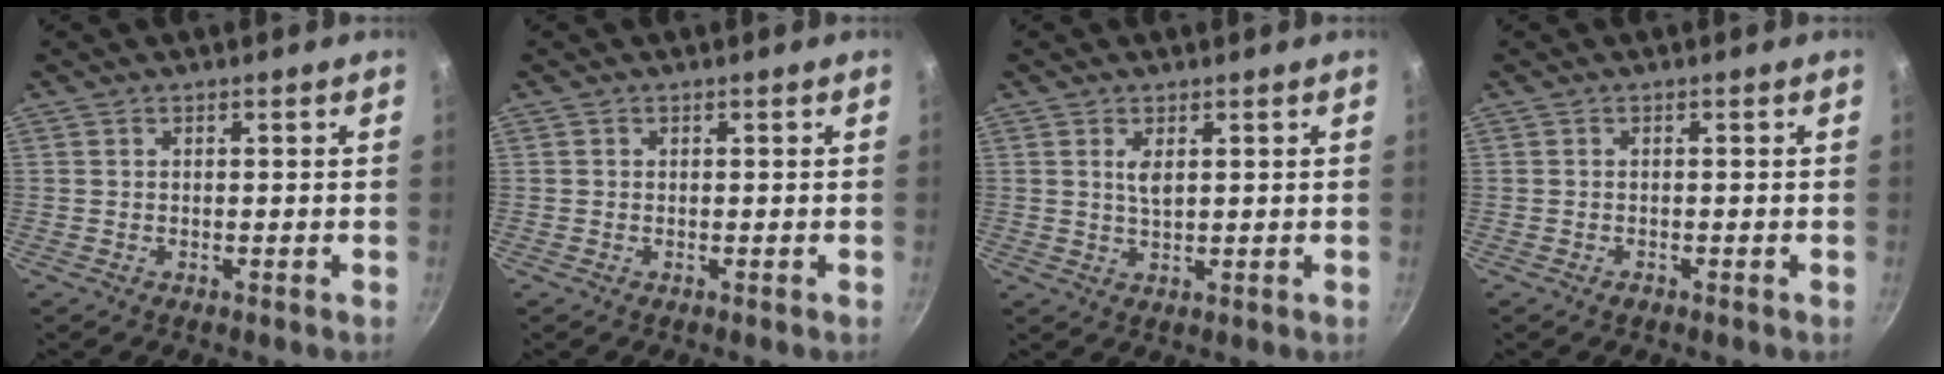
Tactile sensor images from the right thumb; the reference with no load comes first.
{"total": 0.0}
{"total": 2.8, "force": [0.9, 1.2, 2.3], "torque": [-0.042, -0.006, 0.019]}
{"total": 0.8, "force": [-0.5, 0.4, 0.3], "torque": [-0.009, 0.003, -0.009]}